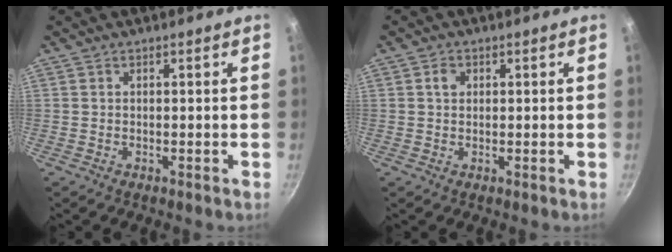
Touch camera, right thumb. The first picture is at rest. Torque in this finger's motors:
{"motor_torque": [0.13, 0.38, 0.76, 0.15, -0.07]}